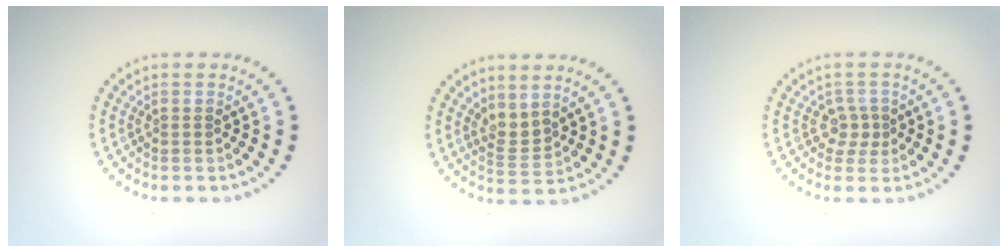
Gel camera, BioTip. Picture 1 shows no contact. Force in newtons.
{"total": 1.9, "press": 1.4, "slide": 1.3}
{"total": 1.7, "press": 1.3, "slide": 1.1}